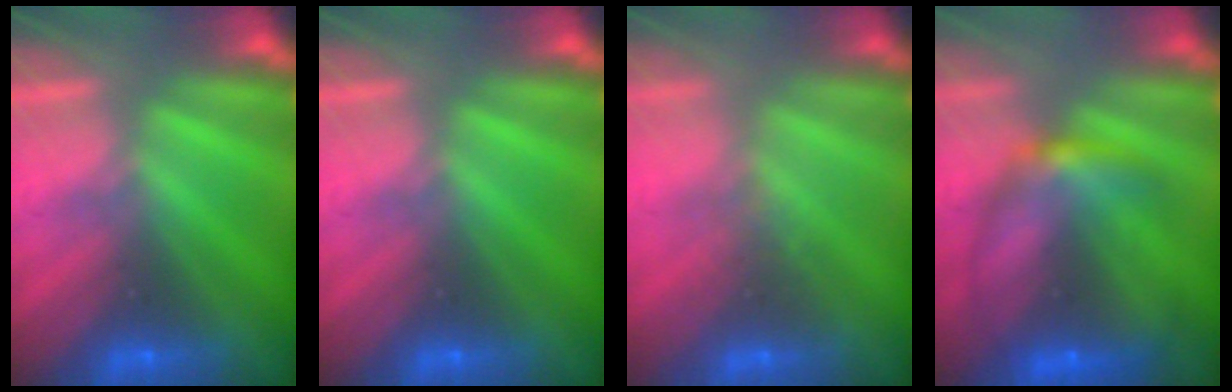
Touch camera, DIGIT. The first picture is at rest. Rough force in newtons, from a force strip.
{"total": 0.0}
{"total": 2.2}
{"total": 6.9}